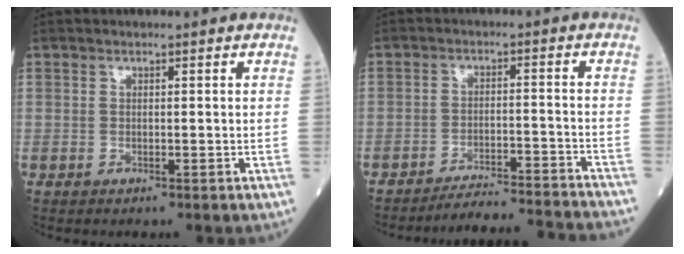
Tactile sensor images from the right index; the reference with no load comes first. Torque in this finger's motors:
{"motor_torque": [-0.26, -0.35, 0.03, 0.00]}